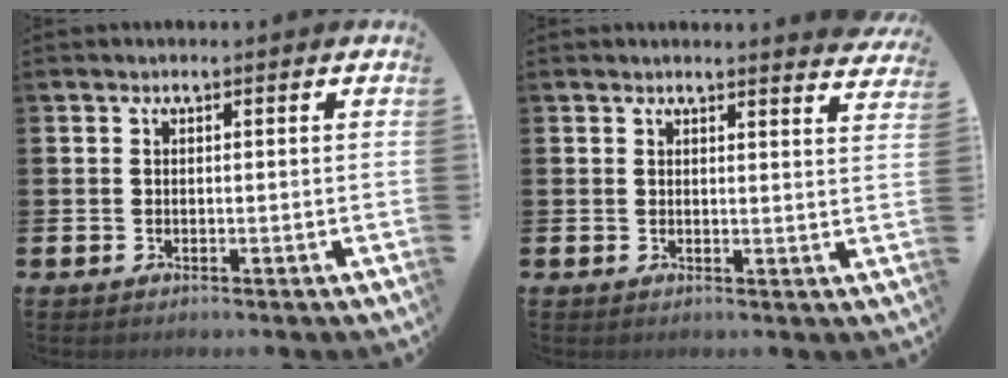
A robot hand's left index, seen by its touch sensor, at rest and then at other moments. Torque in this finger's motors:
{"motor_torque": [0.85, -1.31, -0.39, 0.06]}